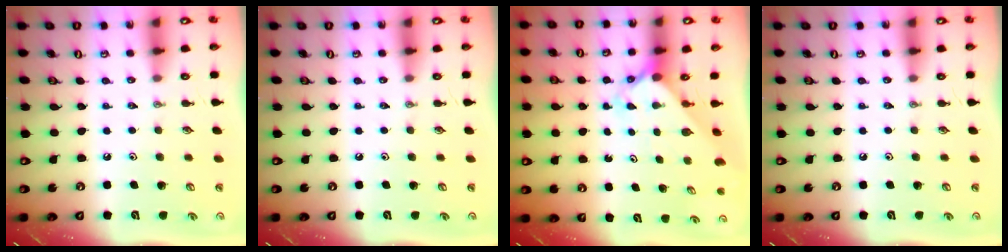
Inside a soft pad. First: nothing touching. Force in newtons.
{"total": 0.0}
{"total": 2.4, "press": 2.4, "slide": 0.2}
{"total": 0.0}